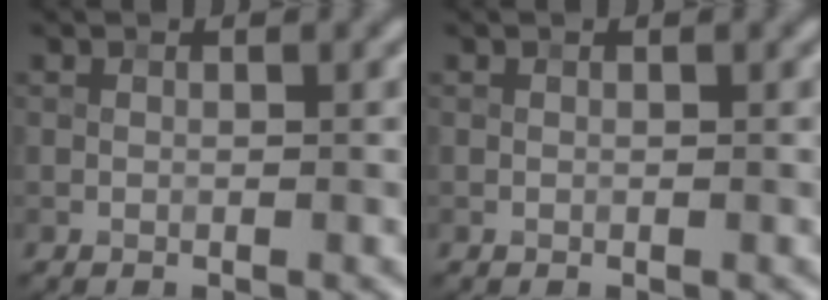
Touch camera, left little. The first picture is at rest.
{"total": 0.0}